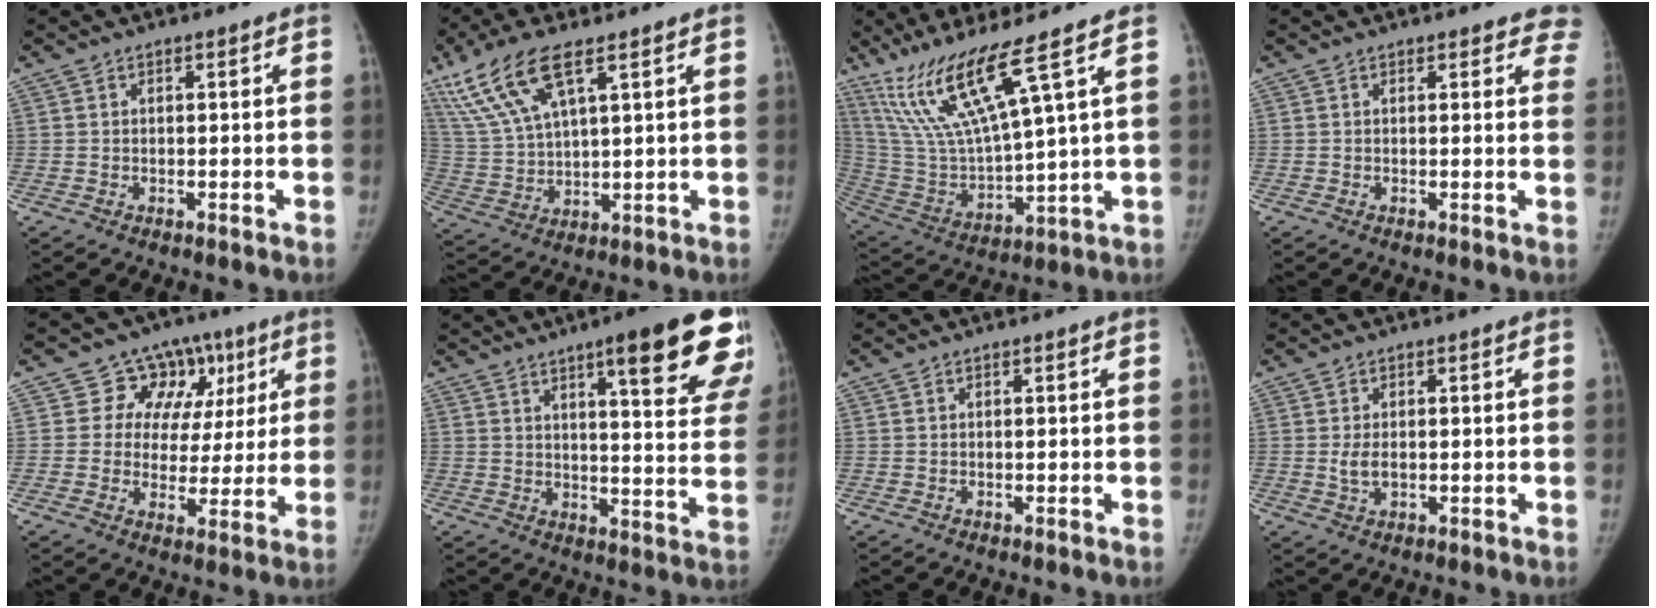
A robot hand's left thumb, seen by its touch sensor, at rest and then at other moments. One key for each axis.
{"total": 13.2, "fx": 7.5, "fy": 4.2, "fz": 10.0, "tx": -0.220, "ty": -0.018, "tz": 0.154}
{"total": 16.5, "fx": 9.7, "fy": 0.8, "fz": 13.4, "tx": -0.271, "ty": -0.050, "tz": 0.199}
{"total": 4.2, "fx": 3.7, "fy": 1.9, "fz": 0.8, "tx": 0.031, "ty": -0.016, "tz": 0.018}
{"total": 12.0, "fx": 4.8, "fy": 10.2, "fz": 4.1, "tx": 0.007, "ty": 0.002, "tz": 0.063}
{"total": 22.2, "fx": 12.7, "fy": 4.9, "fz": 17.6, "tx": -0.205, "ty": -0.039, "tz": 0.156}
{"total": 0.0}
{"total": 3.0, "fx": -0.2, "fy": 1.7, "fz": 2.5, "tx": -0.047, "ty": 0.000, "tz": -0.002}